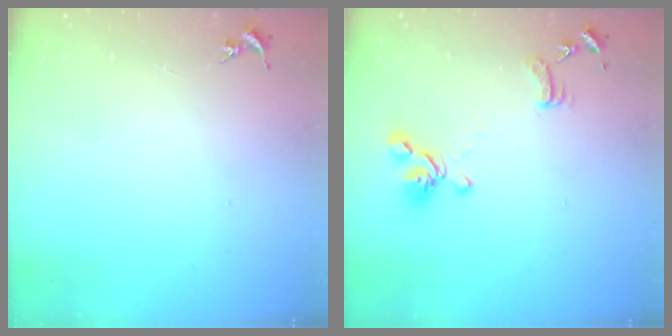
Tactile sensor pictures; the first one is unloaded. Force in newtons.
{"total": 13.1, "press": 13.0, "slide": 1.2}